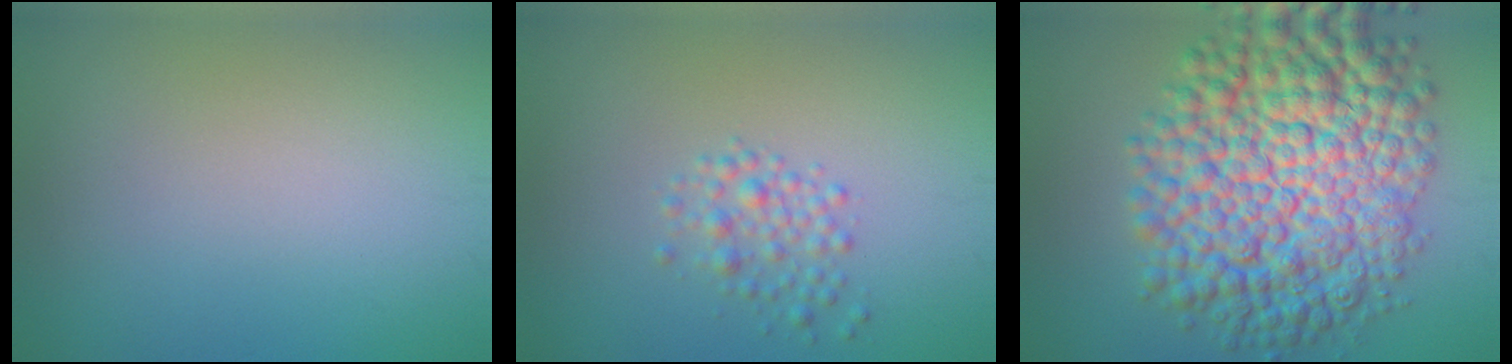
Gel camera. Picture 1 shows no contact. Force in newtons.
{"total": 2.1, "press": 2.1, "slide": 0.1}
{"total": 14.3, "press": 14.3, "slide": 0.3}